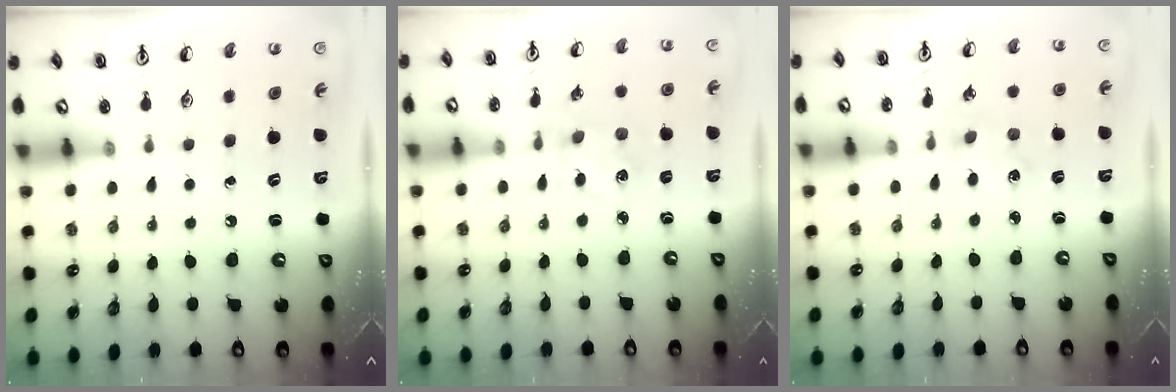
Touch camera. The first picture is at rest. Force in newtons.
{"total": 1.5, "press": 1.4, "slide": 0.4}
{"total": 0.7, "press": 0.7, "slide": 0.2}